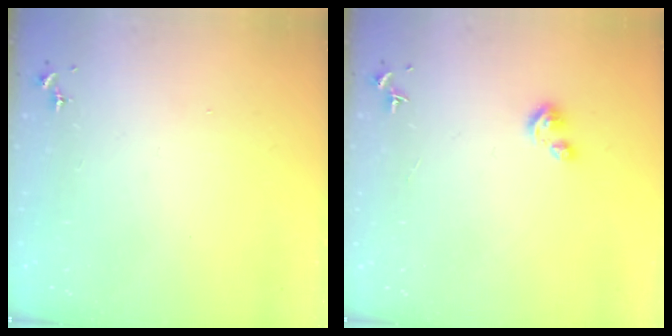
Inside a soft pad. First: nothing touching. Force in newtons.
{"total": 2.8, "press": 2.8, "slide": 0.2}